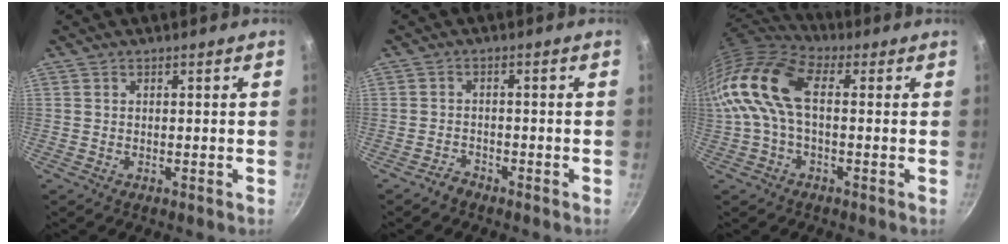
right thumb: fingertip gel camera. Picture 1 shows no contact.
{"total": 2.0, "force": [-1.8, 0.9, 0.3], "torque": [0.003, 0.025, -0.031]}
{"total": 15.5, "force": [1.5, 8.6, 12.8], "torque": [-0.259, 0.027, 0.012]}